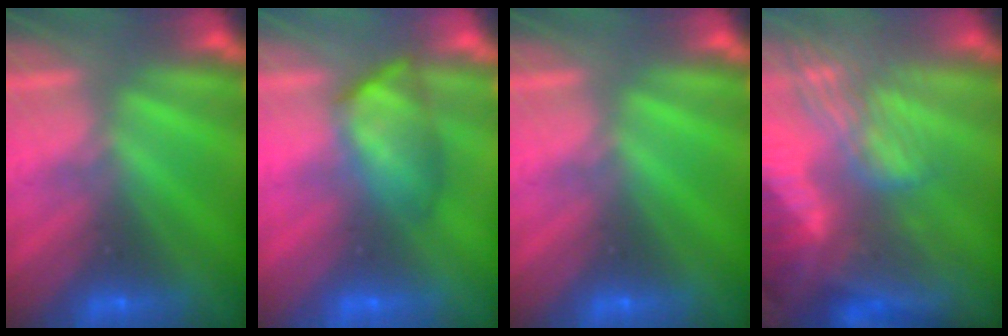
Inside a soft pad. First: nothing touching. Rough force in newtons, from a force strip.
{"total": 4.5}
{"total": 0.0}
{"total": 9.1}